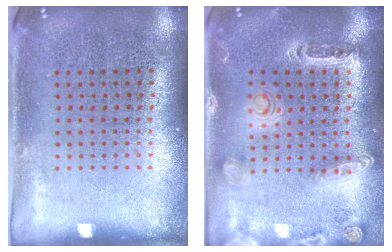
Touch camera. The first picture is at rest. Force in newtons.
{"total": 1.4, "press": 1.4, "slide": 0.3}